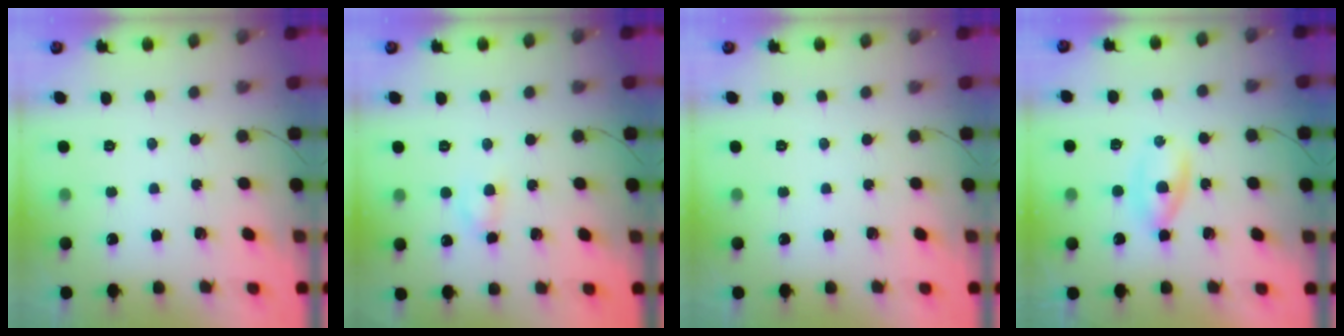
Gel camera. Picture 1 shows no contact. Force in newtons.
{"total": 2.5, "press": 2.3, "slide": 1.0}
{"total": 0.0}
{"total": 3.0, "press": 2.8, "slide": 1.2}